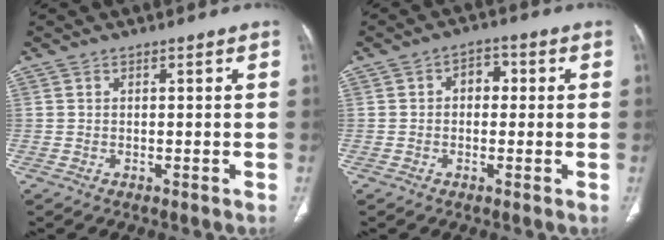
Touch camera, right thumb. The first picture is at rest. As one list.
[{"total": 4.0, "force": [0.4, 2.9, 2.7], "torque": [-0.018, 0.015, 0.001]}]